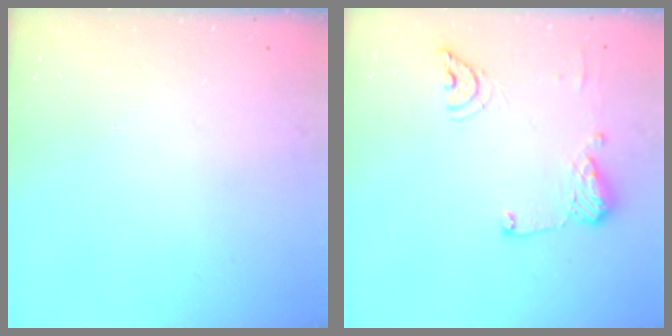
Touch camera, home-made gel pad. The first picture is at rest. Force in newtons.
{"total": 11.2, "press": 11.1, "slide": 1.5}